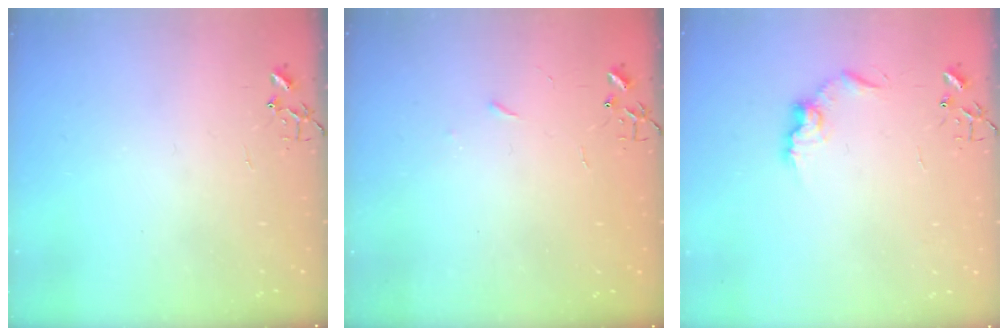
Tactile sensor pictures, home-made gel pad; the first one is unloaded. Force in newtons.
{"total": 2.5, "press": 2.5, "slide": 0.4}
{"total": 9.1, "press": 9.1, "slide": 0.3}